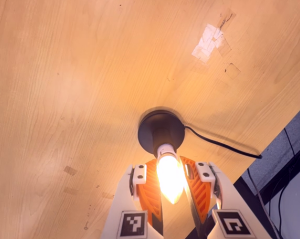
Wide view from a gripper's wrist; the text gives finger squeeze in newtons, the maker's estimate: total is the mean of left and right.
{"total": 14.9, "left": 14.2, "right": 15.7}